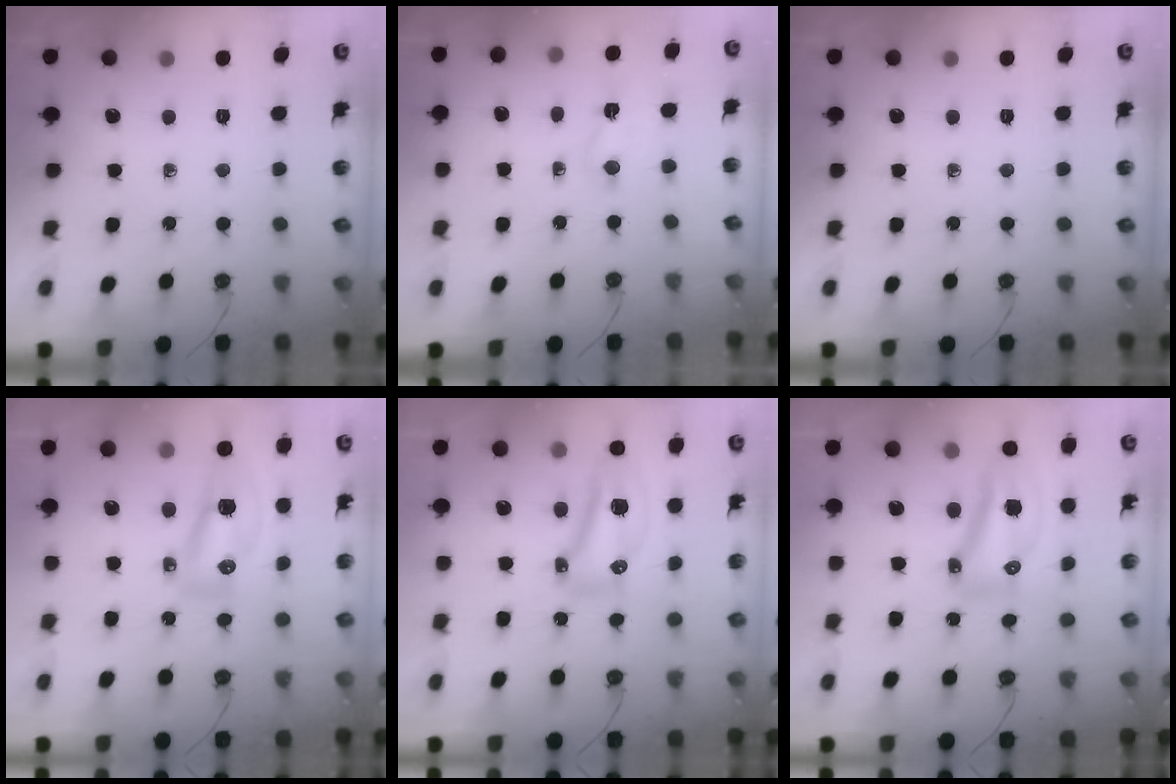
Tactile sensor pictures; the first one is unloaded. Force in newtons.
{"total": 2.6, "press": 2.6, "slide": 0.6}
{"total": 0.0}
{"total": 10.7, "press": 10.5, "slide": 2.3}
{"total": 13.1, "press": 13.1, "slide": 1.0}
{"total": 11.2, "press": 11.1, "slide": 1.2}